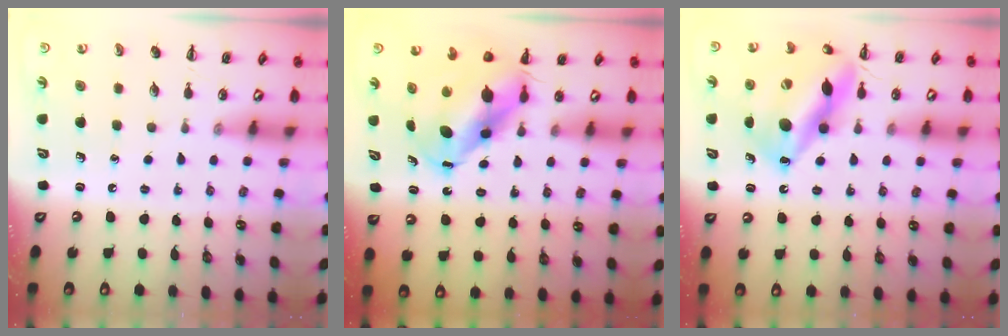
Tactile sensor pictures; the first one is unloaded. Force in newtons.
{"total": 7.6, "press": 7.3, "slide": 2.2}
{"total": 17.7, "press": 17.6, "slide": 1.8}